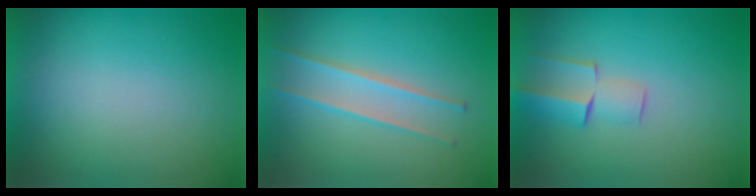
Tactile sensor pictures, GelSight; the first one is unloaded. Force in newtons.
{"total": 2.4}
{"total": 2.5}